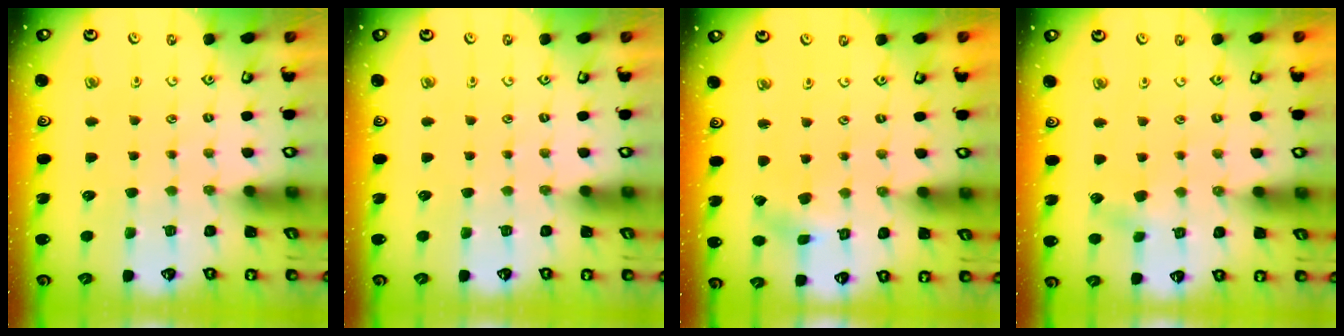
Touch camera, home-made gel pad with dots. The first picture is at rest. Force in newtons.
{"total": 0.0}
{"total": 1.3, "press": 1.3, "slide": 0.2}
{"total": 3.7, "press": 3.7, "slide": 0.5}